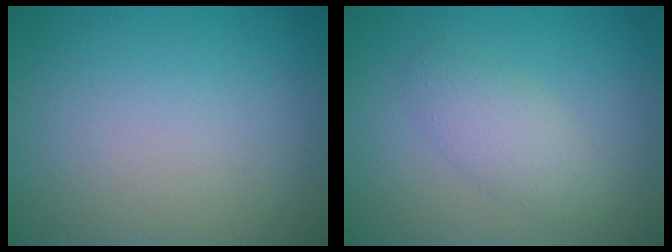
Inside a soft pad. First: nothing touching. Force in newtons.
{"total": 2.8, "press": 2.8, "slide": 0.0}